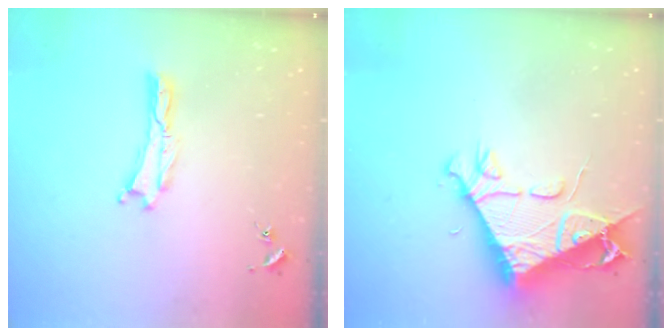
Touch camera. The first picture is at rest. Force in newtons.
{"total": 8.6, "press": 8.6, "slide": 1.0}